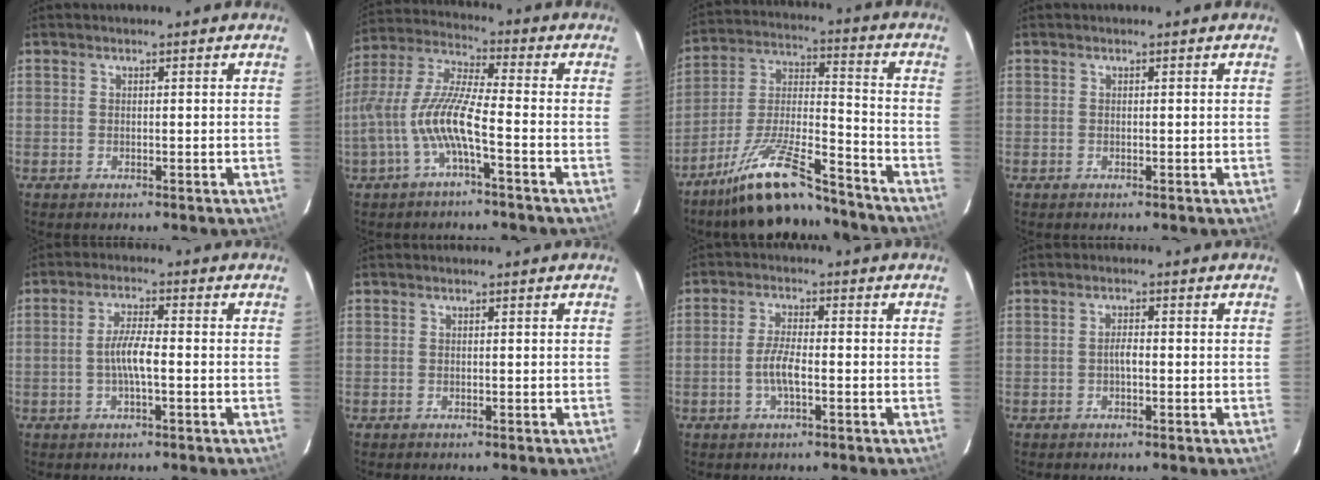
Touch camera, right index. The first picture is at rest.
{"total": 11.3, "force": [-4.2, 1.4, 10.5], "torque": [-0.225, 0.005, -0.079]}
{"total": 17.5, "force": [-14.1, 3.6, 9.9], "torque": [-0.192, 0.000, -0.238]}
{"total": 0.0}
{"total": 4.7, "force": [-1.0, 0.6, 4.5], "torque": [-0.088, 0.004, -0.018]}
{"total": 0.0}
{"total": 4.5, "force": [-1.4, 1.0, 4.2], "torque": [-0.086, 0.004, -0.027]}
{"total": 1.5, "force": [-0.4, 0.5, 1.4], "torque": [-0.027, 0.006, -0.009]}